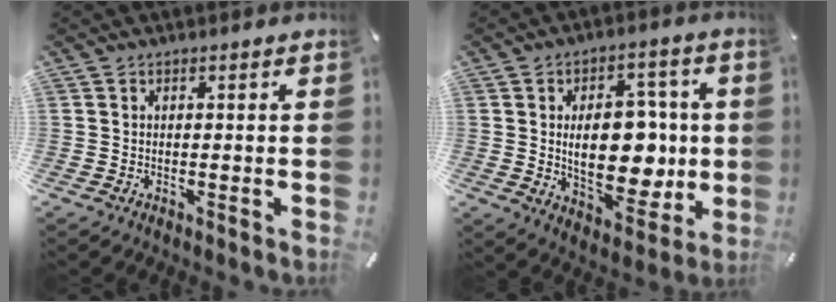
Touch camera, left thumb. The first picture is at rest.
{"total": 16.4, "force": [0.5, 10.2, 12.8], "torque": [-0.192, -0.009, 0.009]}